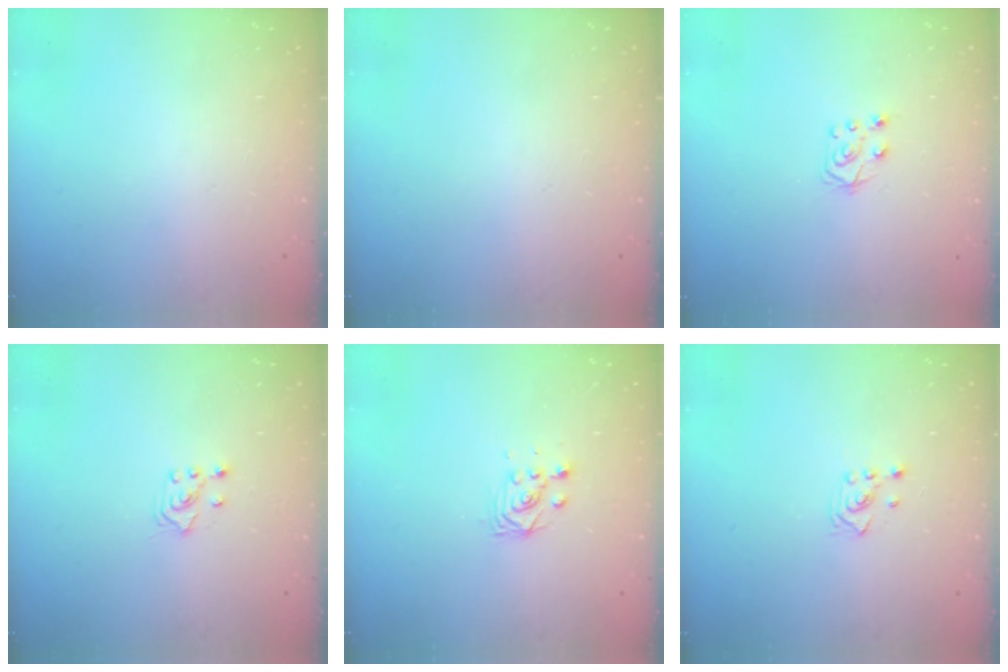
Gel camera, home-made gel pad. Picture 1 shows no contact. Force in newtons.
{"total": 0.0}
{"total": 5.7, "press": 5.7, "slide": 0.5}
{"total": 3.5, "press": 3.4, "slide": 0.8}
{"total": 2.8, "press": 2.5, "slide": 1.3}
{"total": 2.6, "press": 2.4, "slide": 0.9}